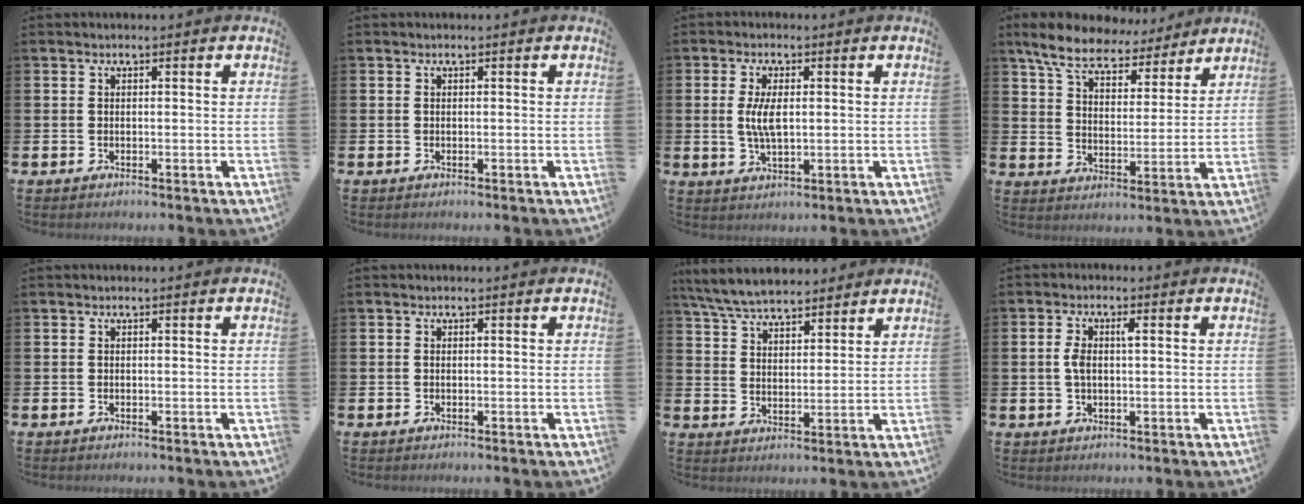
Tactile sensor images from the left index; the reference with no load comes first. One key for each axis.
{"total": 0.0}
{"total": 4.5, "fx": 0.8, "fy": 1.8, "fz": 4.1, "tx": -0.079, "ty": 0.005, "tz": 0.013}
{"total": 8.6, "fx": 7.8, "fy": 2.7, "fz": 2.7, "tx": -0.085, "ty": -0.039, "tz": 0.139}
{"total": 0.0}
{"total": 0.0}
{"total": 6.9, "fx": 6.5, "fy": 1.5, "fz": 1.7, "tx": -0.060, "ty": -0.022, "tz": 0.120}
{"total": 3.0, "fx": 0.5, "fy": 1.2, "fz": 2.7, "tx": -0.052, "ty": 0.006, "tz": 0.006}